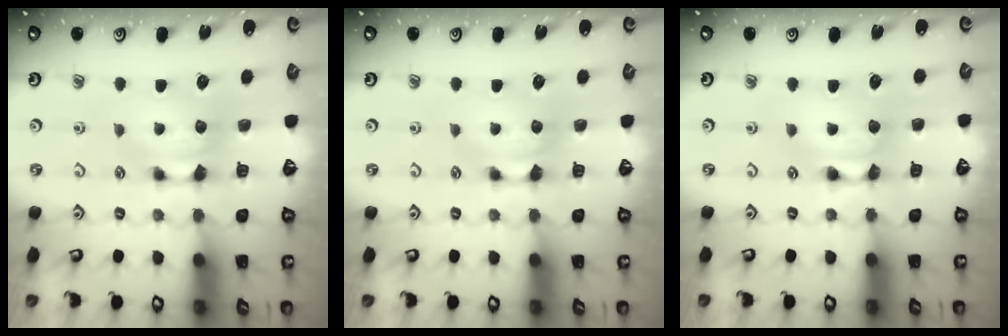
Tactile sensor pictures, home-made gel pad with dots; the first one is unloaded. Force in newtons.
{"total": 0.0}
{"total": 1.6, "press": 1.6, "slide": 0.2}